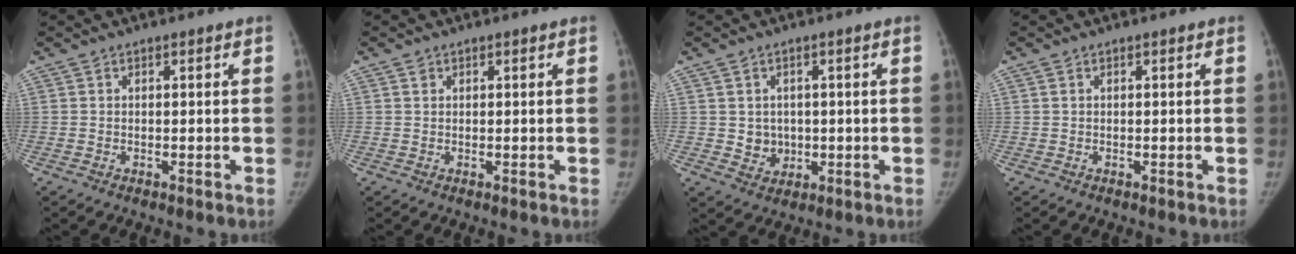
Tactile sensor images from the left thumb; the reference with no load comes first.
{"total": 0.6, "force": [0.4, 0.5, 0.1], "torque": [0.006, -0.008, 0.005]}
{"total": 3.9, "force": [0.0, 3.6, 1.5], "torque": [-0.004, -0.008, 0.009]}
{"total": 0.5, "force": [0.3, 0.3, 0.3], "torque": [-0.008, 0.004, 0.007]}